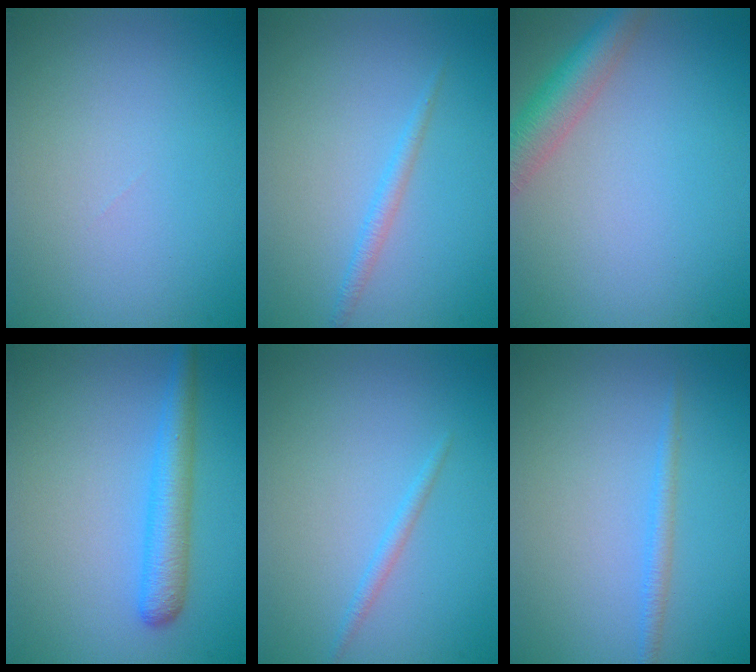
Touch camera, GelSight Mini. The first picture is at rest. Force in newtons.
{"total": 1.2, "press": 1.2, "slide": 0.0}
{"total": 4.3, "press": 4.2, "slide": 0.2}
{"total": 3.4, "press": 3.4, "slide": 0.2}
{"total": 1.0, "press": 1.0, "slide": 0.0}
{"total": 1.3, "press": 1.3, "slide": 0.1}